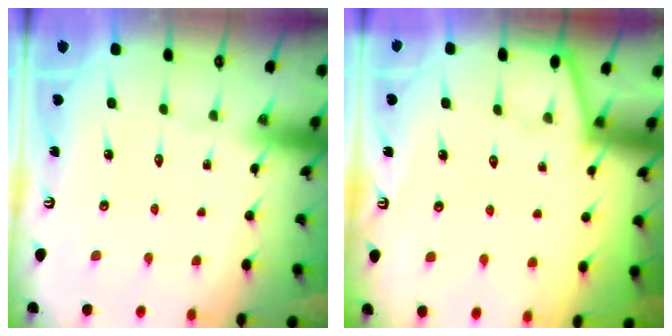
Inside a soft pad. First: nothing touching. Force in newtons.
{"total": 2.4, "press": 2.4, "slide": 0.2}